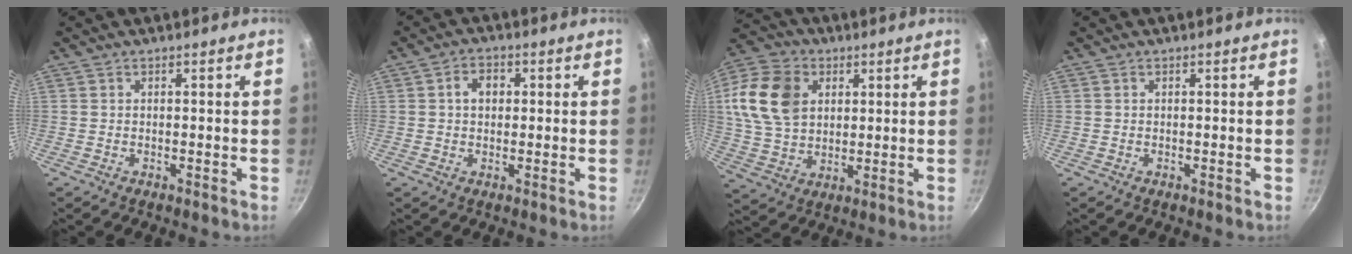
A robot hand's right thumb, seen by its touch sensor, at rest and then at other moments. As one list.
[{"total": 4.0, "force": [0.7, 3.0, 2.5], "torque": [-0.023, 0.008, 0.006]}, {"total": 16.0, "force": [4.1, 11.9, 9.9], "torque": [-0.176, -0.002, 0.076]}, {"total": 0.0}]